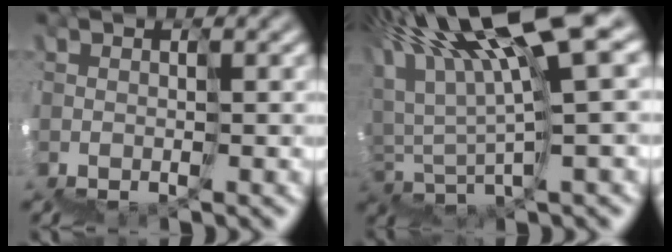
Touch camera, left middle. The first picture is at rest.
{"total": 8.8, "force": [6.3, -0.1, 6.2], "torque": [-0.120, 0.041, 0.106]}